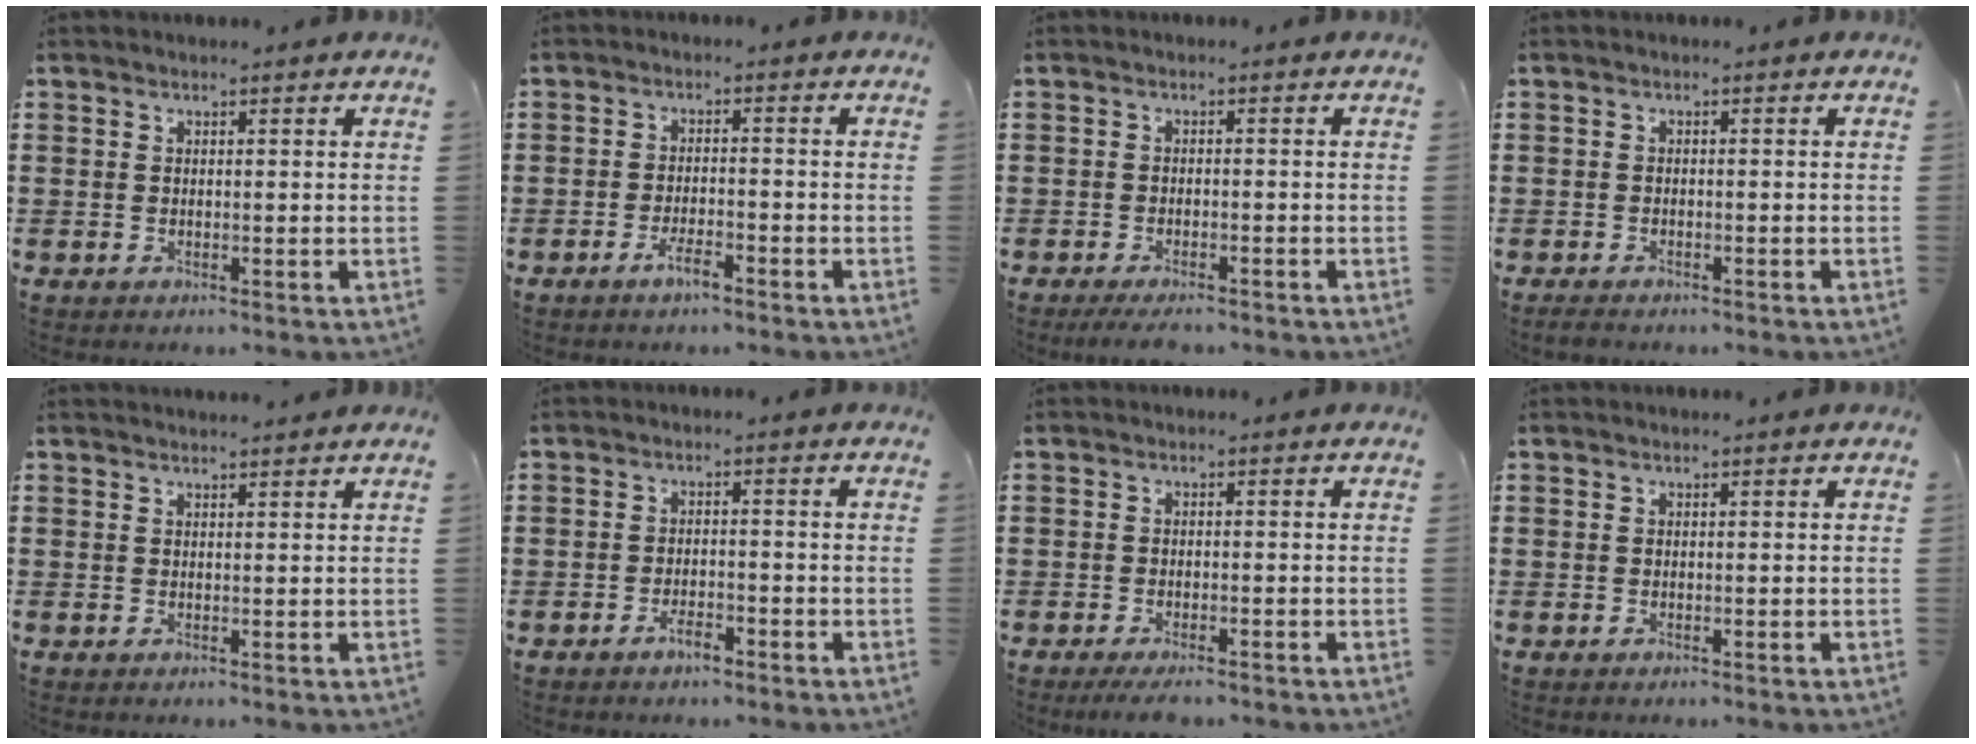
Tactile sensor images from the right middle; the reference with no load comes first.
{"total": 3.3, "force": [-2.2, 0.8, 2.3], "torque": [-0.046, 0.004, -0.043]}
{"total": 2.2, "force": [-2.0, 0.2, 0.8], "torque": [-0.015, 0.000, -0.039]}
{"total": 0.9, "force": [-0.9, 0.2, 0.2], "torque": [-0.008, -0.003, -0.017]}
{"total": 1.1, "force": [1.1, -0.1, 0.2], "torque": [0.003, -0.004, 0.019]}
{"total": 2.9, "force": [-2.0, 0.8, 1.9], "torque": [-0.033, 0.006, -0.038]}
{"total": 1.9, "force": [-1.7, 0.1, 0.8], "torque": [-0.023, -0.002, -0.034]}
{"total": 0.0}